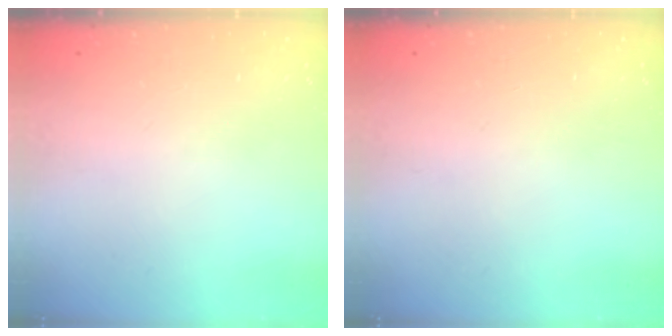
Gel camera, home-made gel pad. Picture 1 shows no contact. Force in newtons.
{"total": 0.0}